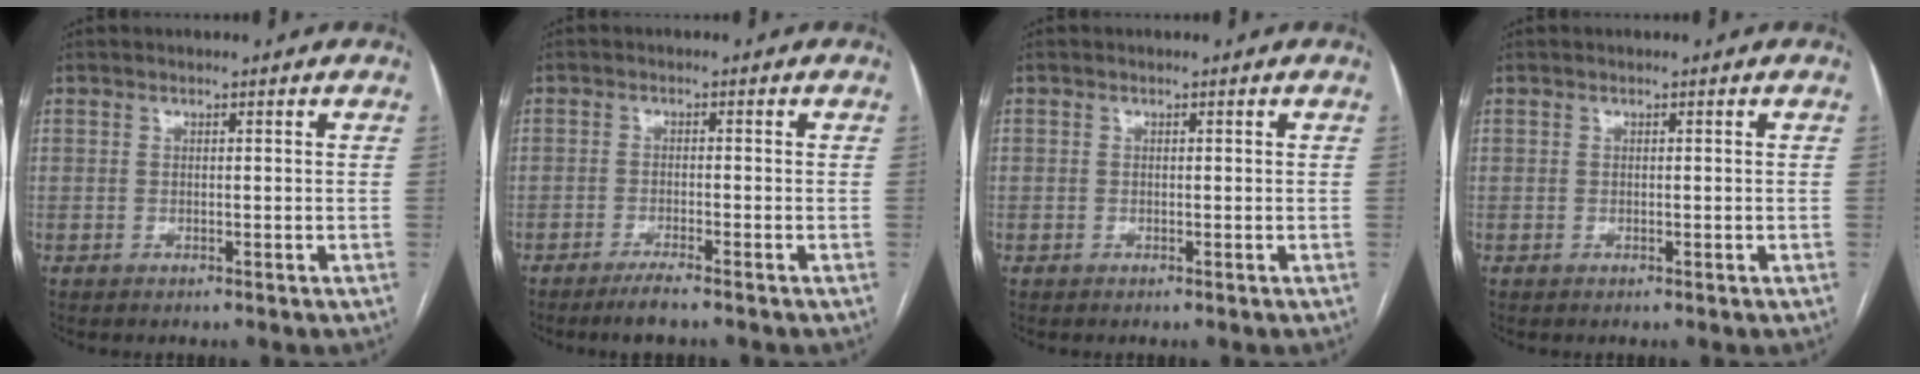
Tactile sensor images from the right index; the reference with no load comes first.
{"total": 3.2, "force": [-2.6, -0.2, 1.9], "torque": [-0.039, -0.006, -0.050]}
{"total": 0.6, "force": [-0.2, 0.6, 0.0], "torque": [0.004, 0.006, -0.007]}
{"total": 0.0}